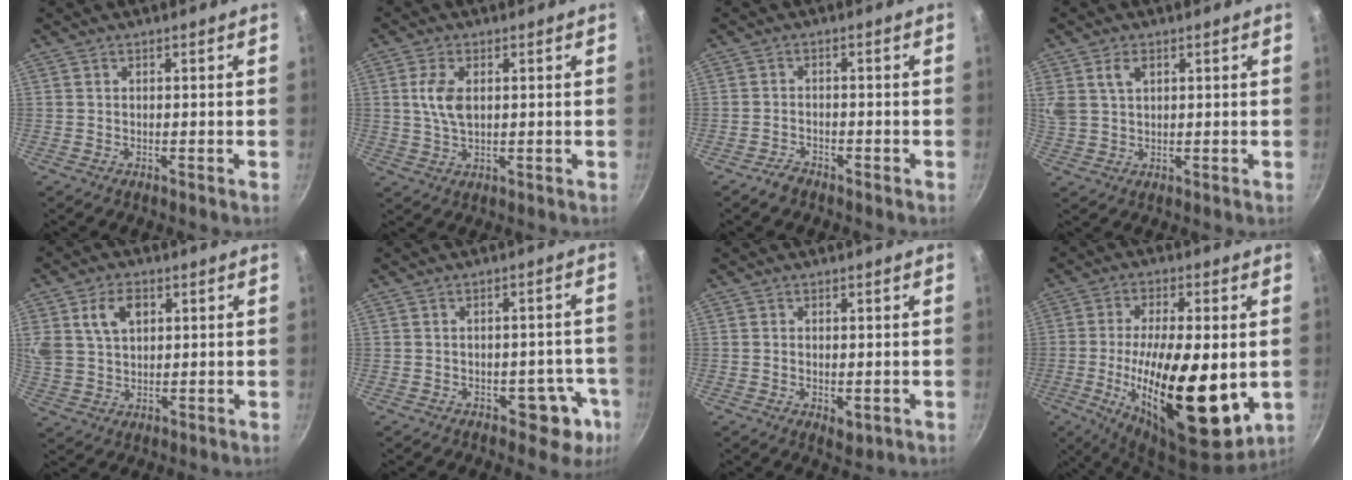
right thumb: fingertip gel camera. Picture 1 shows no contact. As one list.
[{"total": 6.0, "force": [1.2, 3.3, 4.8], "torque": [-0.092, 0.001, 0.023]}, {"total": 2.5, "force": [-2.0, 1.2, 0.8], "torque": [-0.010, 0.024, -0.032]}, {"total": 7.0, "force": [3.0, 4.7, 4.2], "torque": [-0.074, 0.006, 0.061]}, {"total": 10.0, "force": [3.7, 6.9, 6.2], "torque": [-0.107, 0.001, 0.071]}, {"total": 7.0, "force": [-2.9, 4.6, 4.3], "torque": [-0.009, 0.031, -0.024]}, {"total": 2.9, "force": [-0.3, 1.7, 2.3], "torque": [-0.034, -0.010, -0.003]}, {"total": 22.4, "force": [-2.8, 8.4, 20.6], "torque": [-0.337, -0.007, -0.044]}]